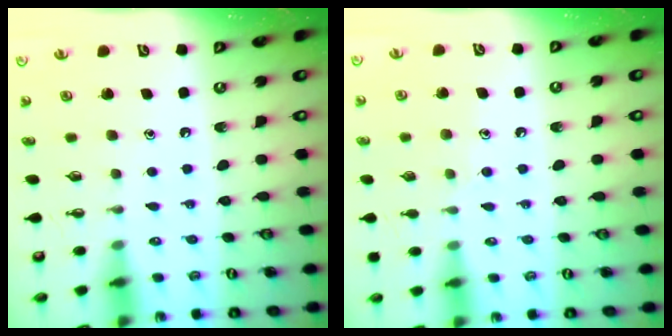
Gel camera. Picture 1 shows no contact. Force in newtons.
{"total": 8.7, "press": 8.7, "slide": 0.8}